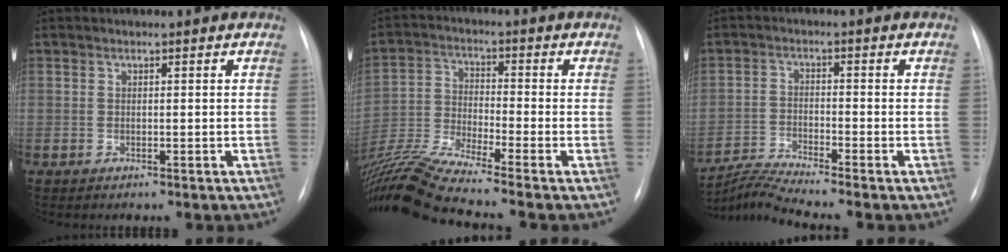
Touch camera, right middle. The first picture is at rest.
{"total": 12.7, "force": [-11.0, -2.1, 5.9], "torque": [-0.125, -0.017, -0.207]}
{"total": 5.6, "force": [-5.1, -2.3, 0.9], "torque": [-0.037, -0.018, -0.098]}